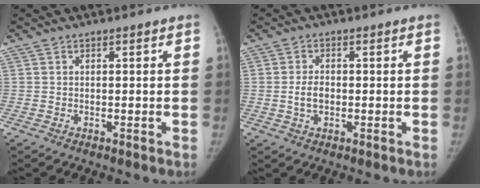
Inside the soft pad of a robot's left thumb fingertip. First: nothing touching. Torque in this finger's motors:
{"motor_torque": [0.61, 0.58, 0.53, -0.63, 0.06]}